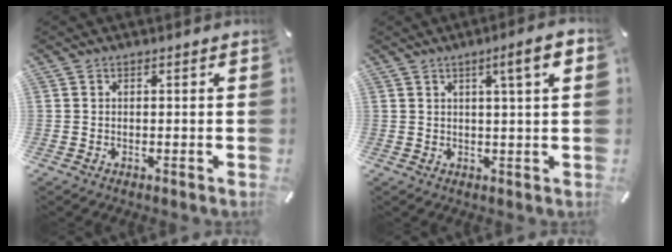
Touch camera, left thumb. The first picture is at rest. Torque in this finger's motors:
{"motor_torque": [1.02, 1.13, 0.58, -0.54, 0.05]}